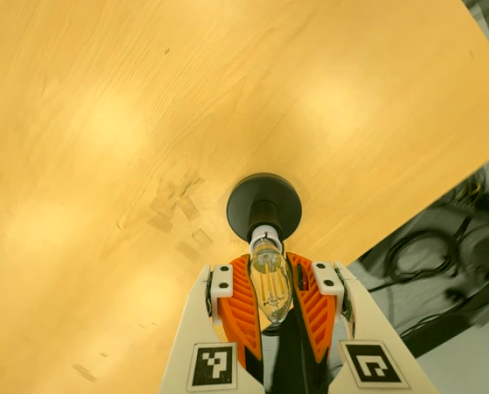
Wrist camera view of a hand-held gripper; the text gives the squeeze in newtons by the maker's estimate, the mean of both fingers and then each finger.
{"total": 22.5, "left": 22.8, "right": 22.2}